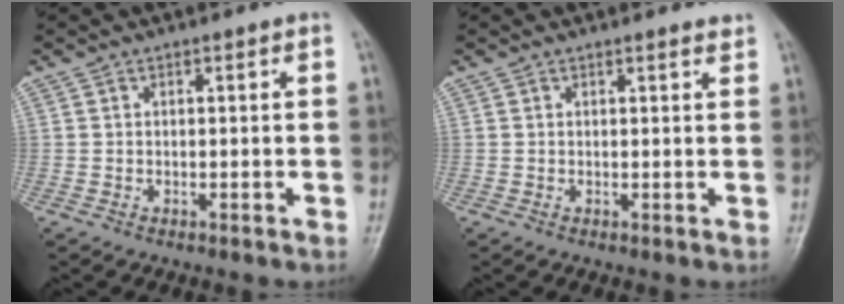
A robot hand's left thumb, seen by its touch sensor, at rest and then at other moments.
{"total": 1.2, "force": [1.1, 0.2, 0.4], "torque": [-0.001, -0.005, 0.012]}